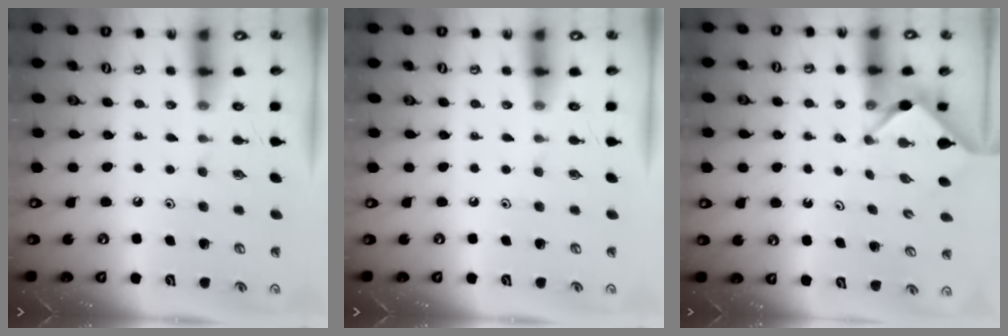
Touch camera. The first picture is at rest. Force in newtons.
{"total": 0.0}
{"total": 2.9, "press": 2.9, "slide": 0.3}